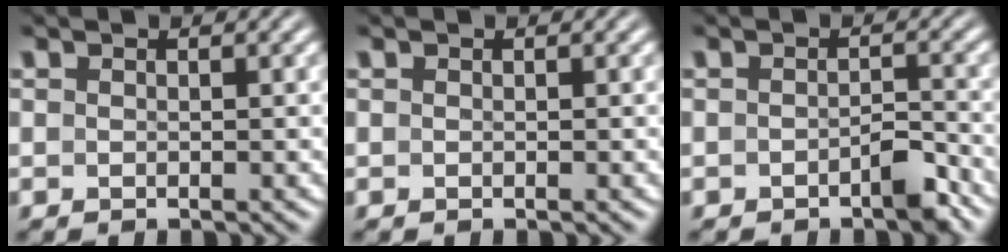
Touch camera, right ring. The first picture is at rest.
{"total": 0.0}
{"total": 2.0, "force": [-1.5, 0.4, 1.2], "torque": [-0.012, -0.001, -0.027]}